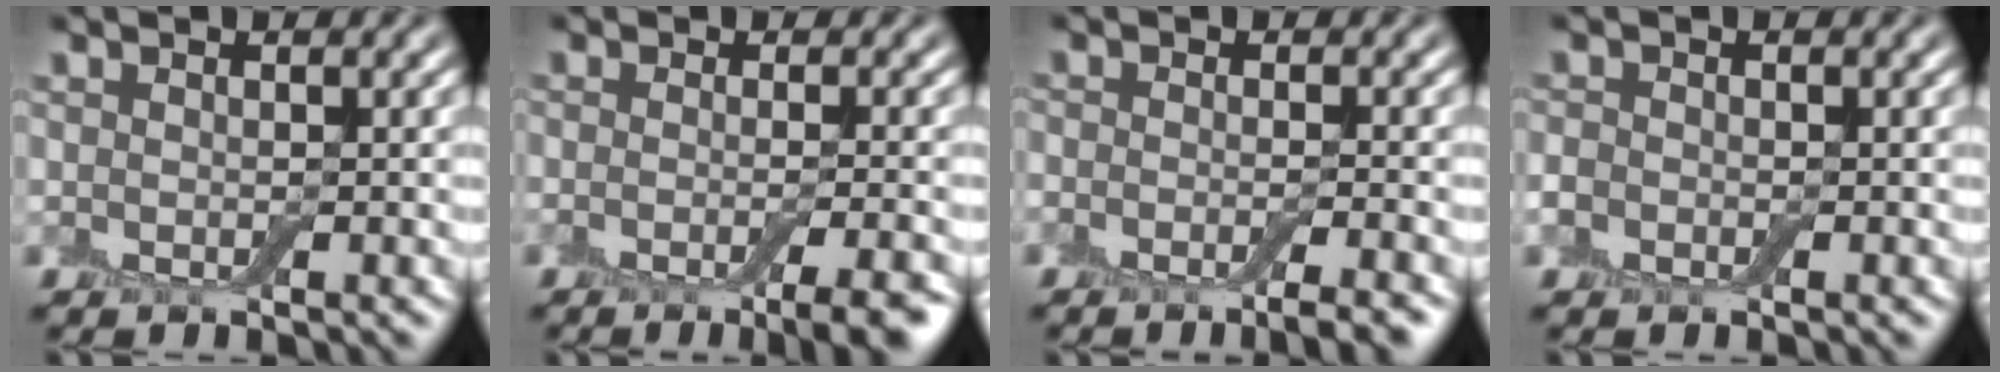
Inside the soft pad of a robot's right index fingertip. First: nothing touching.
{"total": 5.2, "force": [-2.3, 1.5, 4.4], "torque": [-0.041, -0.005, -0.033]}
{"total": 3.6, "force": [-2.4, 0.9, 2.6], "torque": [-0.030, 0.001, -0.040]}
{"total": 1.1, "force": [-0.5, 0.9, 0.4], "torque": [-0.006, -0.001, -0.014]}